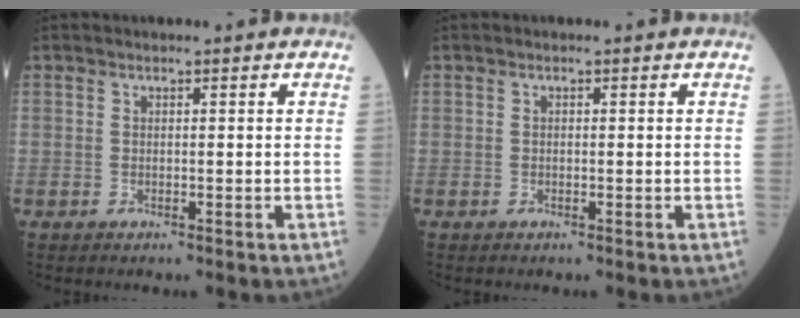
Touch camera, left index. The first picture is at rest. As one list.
[{"total": 0.0}]